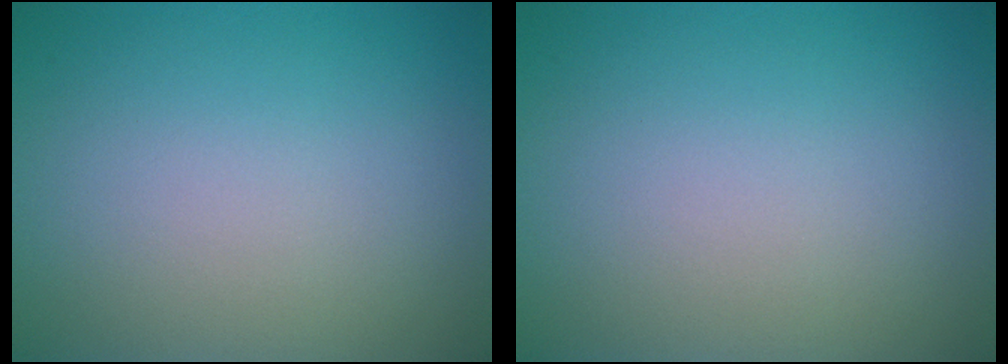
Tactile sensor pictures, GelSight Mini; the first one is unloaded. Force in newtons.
{"total": 0.0}